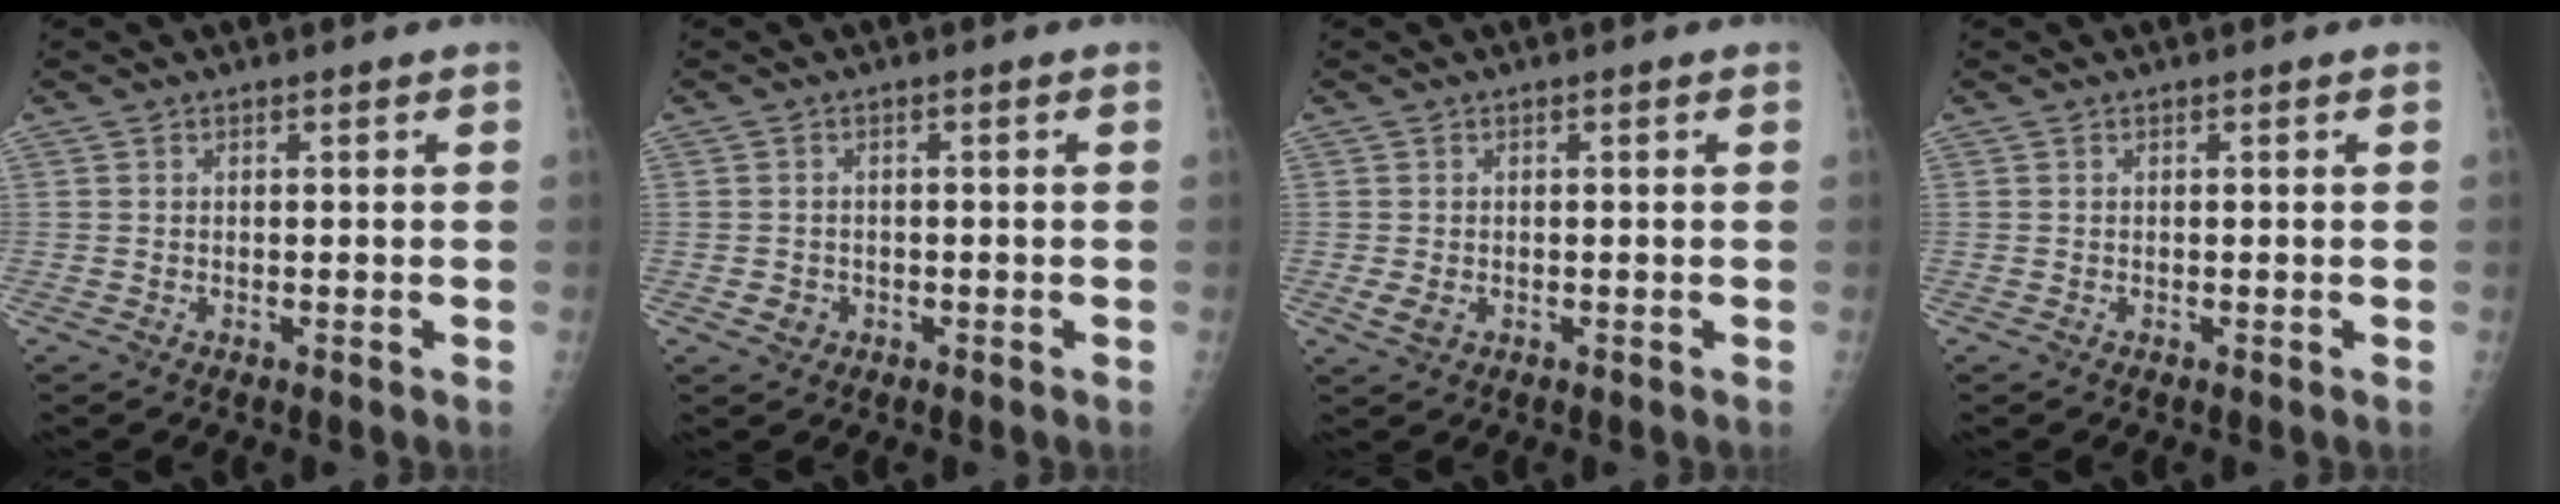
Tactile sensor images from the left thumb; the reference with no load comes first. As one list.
[{"total": 2.0, "force": [-0.8, 1.8, 0.5], "torque": [-0.001, 0.005, -0.009]}, {"total": 2.1, "force": [-0.5, 1.5, 1.4], "torque": [-0.029, -0.004, -0.007]}, {"total": 0.0}]